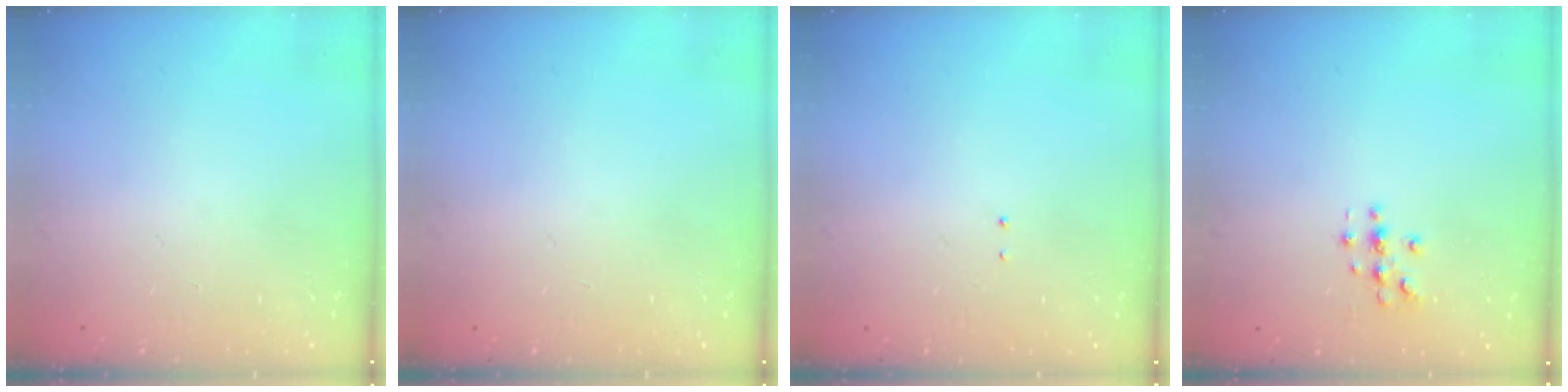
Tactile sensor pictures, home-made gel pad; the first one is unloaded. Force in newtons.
{"total": 0.0}
{"total": 1.3, "press": 1.2, "slide": 0.6}
{"total": 3.4, "press": 3.4, "slide": 0.4}